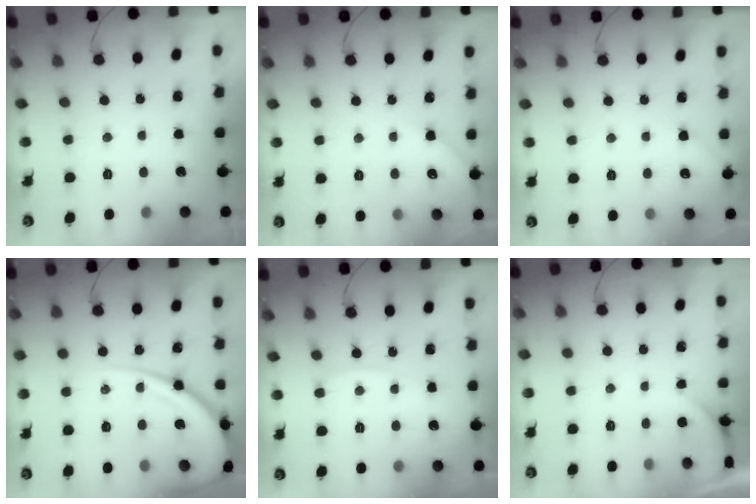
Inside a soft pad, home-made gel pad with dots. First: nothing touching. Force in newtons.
{"total": 2.9, "press": 2.9, "slide": 0.4}
{"total": 2.7, "press": 2.7, "slide": 0.4}
{"total": 16.1, "press": 16.0, "slide": 1.8}
{"total": 3.7, "press": 3.7, "slide": 0.6}
{"total": 2.0, "press": 2.0, "slide": 0.2}